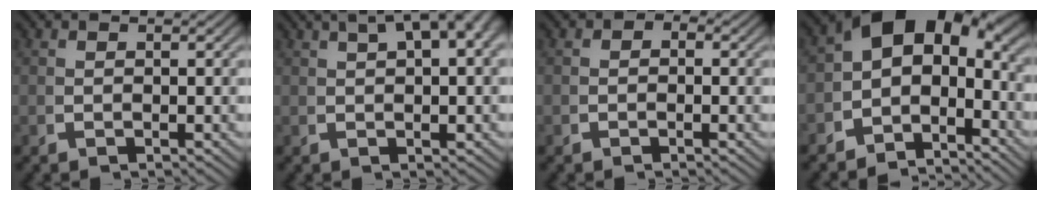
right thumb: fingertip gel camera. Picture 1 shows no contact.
{"total": 6.7, "force": [3.2, 2.6, 5.2], "torque": [-0.058, 0.028, 0.042]}
{"total": 0.6, "force": [-0.4, 0.4, 0.0], "torque": [0.001, -0.002, -0.011]}
{"total": 10.9, "force": [0.4, 7.6, 7.8], "torque": [-0.112, -0.005, -0.010]}